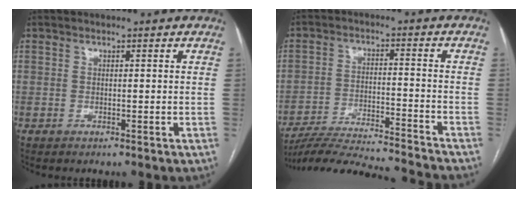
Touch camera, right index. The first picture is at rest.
{"total": 18.7, "force": [-17.7, -0.5, 5.8], "torque": [-0.110, -0.025, -0.269]}